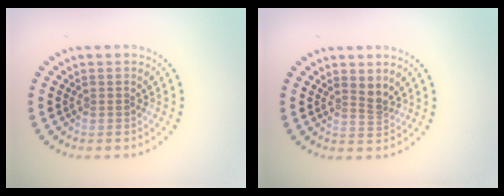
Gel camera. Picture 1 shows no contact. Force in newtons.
{"total": 1.7, "press": 1.2, "slide": 1.2}